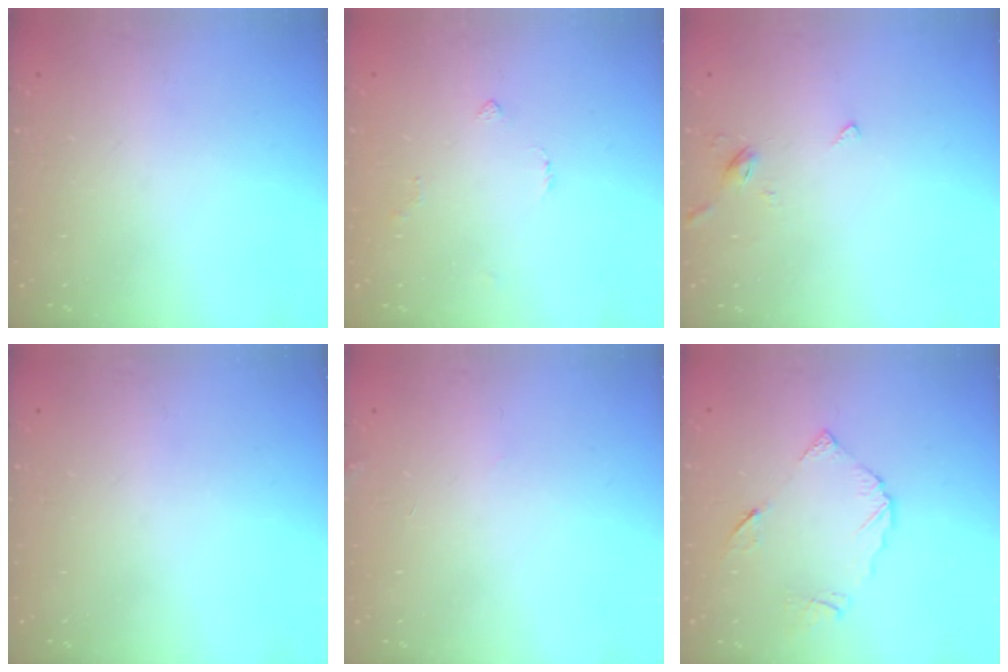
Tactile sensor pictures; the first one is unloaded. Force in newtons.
{"total": 2.3, "press": 2.2, "slide": 0.6}
{"total": 2.7, "press": 2.6, "slide": 0.7}
{"total": 0.0}
{"total": 1.9, "press": 1.9, "slide": 0.2}
{"total": 7.7, "press": 7.7, "slide": 0.5}